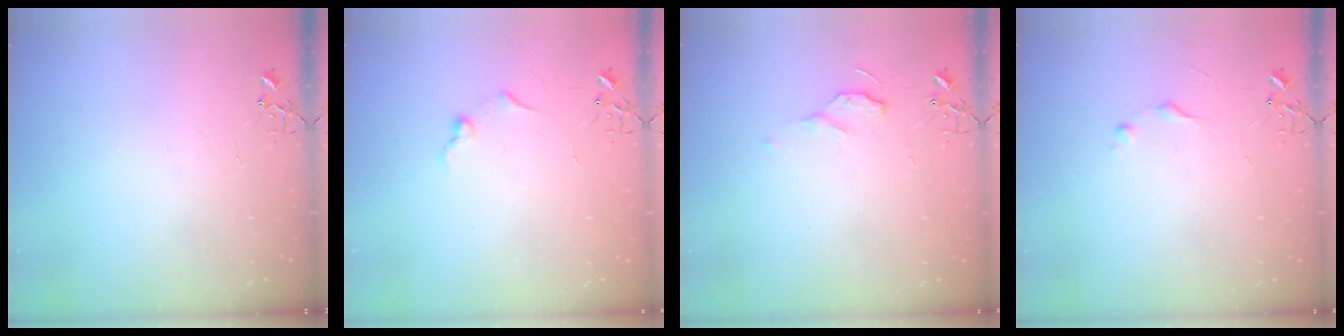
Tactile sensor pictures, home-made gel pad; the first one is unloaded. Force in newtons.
{"total": 6.3, "press": 6.3, "slide": 0.5}
{"total": 7.0, "press": 6.9, "slide": 0.8}
{"total": 5.2, "press": 5.1, "slide": 0.7}